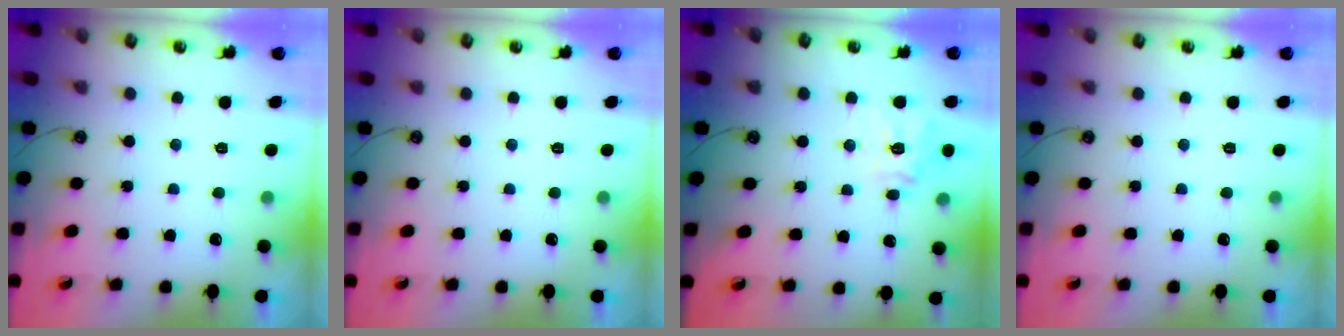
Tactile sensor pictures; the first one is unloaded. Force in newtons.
{"total": 0.0}
{"total": 12.8, "press": 12.6, "slide": 1.7}
{"total": 0.0}